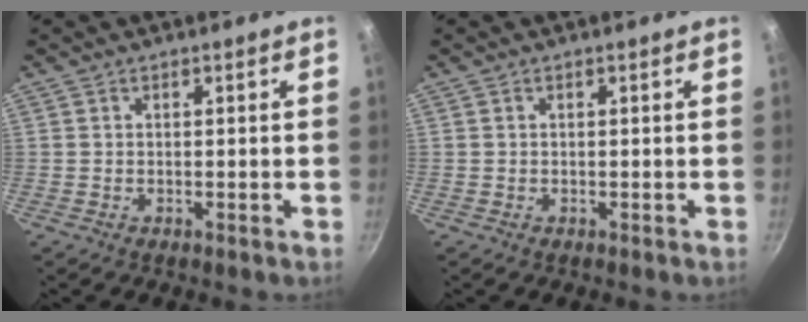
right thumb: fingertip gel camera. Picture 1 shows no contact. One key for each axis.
{"total": 0.0}